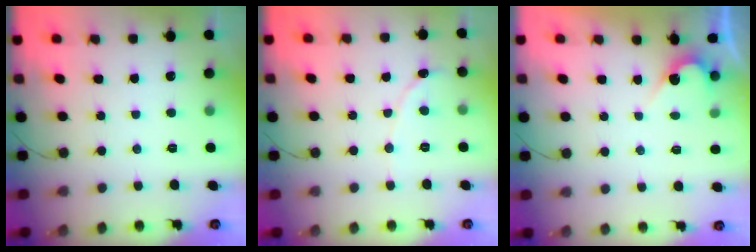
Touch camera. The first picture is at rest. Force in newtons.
{"total": 1.1, "press": 1.1, "slide": 0.1}
{"total": 2.8, "press": 2.8, "slide": 0.2}